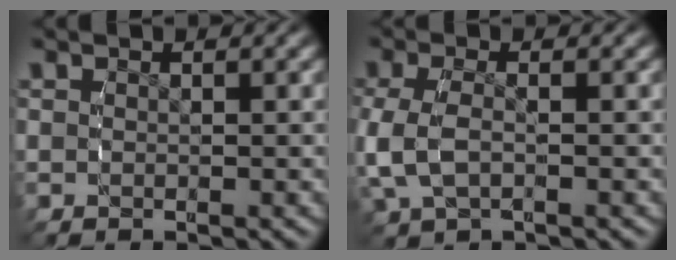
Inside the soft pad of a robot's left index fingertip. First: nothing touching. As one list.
[{"total": 3.2, "force": [-0.7, 2.0, 2.4], "torque": [-0.076, -0.013, -0.002]}]